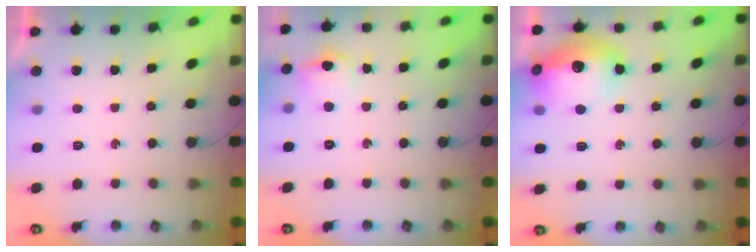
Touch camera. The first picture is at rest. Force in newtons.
{"total": 7.3, "press": 7.2, "slide": 1.3}
{"total": 19.3, "press": 19.2, "slide": 1.5}